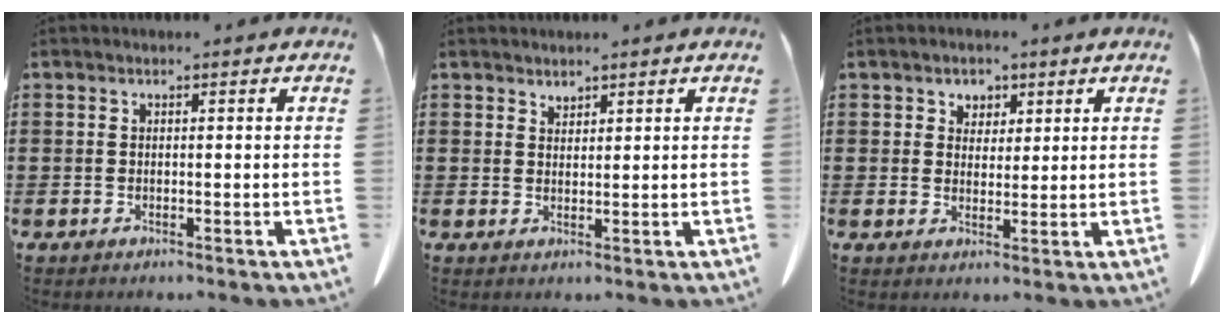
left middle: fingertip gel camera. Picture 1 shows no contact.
{"total": 1.5, "force": [1.5, 0.4, 0.0], "torque": [-0.004, 0.000, 0.029]}
{"total": 2.8, "force": [1.8, 2.1, 0.2], "torque": [-0.007, 0.007, 0.031]}